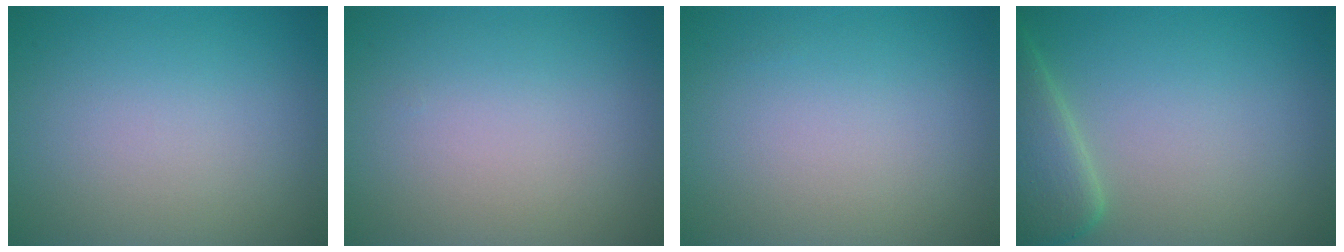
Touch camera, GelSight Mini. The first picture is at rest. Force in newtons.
{"total": 0.0}
{"total": 0.0}
{"total": 4.2, "press": 4.2, "slide": 0.3}